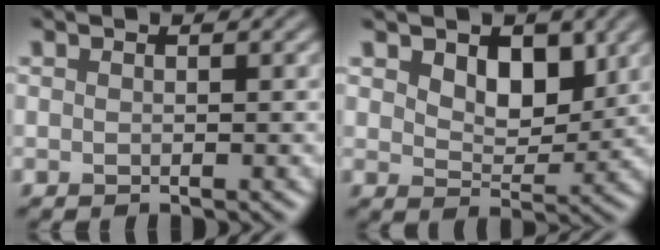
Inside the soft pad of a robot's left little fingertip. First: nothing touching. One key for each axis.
{"total": 3.8, "fx": 1.7, "fy": 2.3, "fz": 2.5, "tx": -0.047, "ty": -0.013, "tz": 0.019}